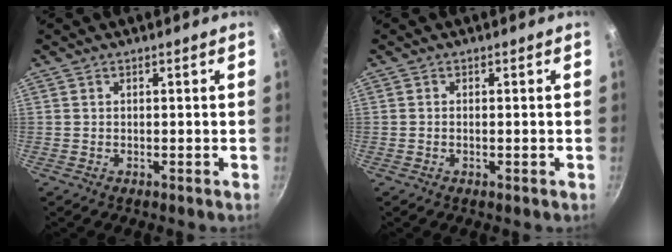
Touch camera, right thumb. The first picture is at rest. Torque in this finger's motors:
{"motor_torque": [-0.29, 0.01, -0.25, 0.05, -0.02]}